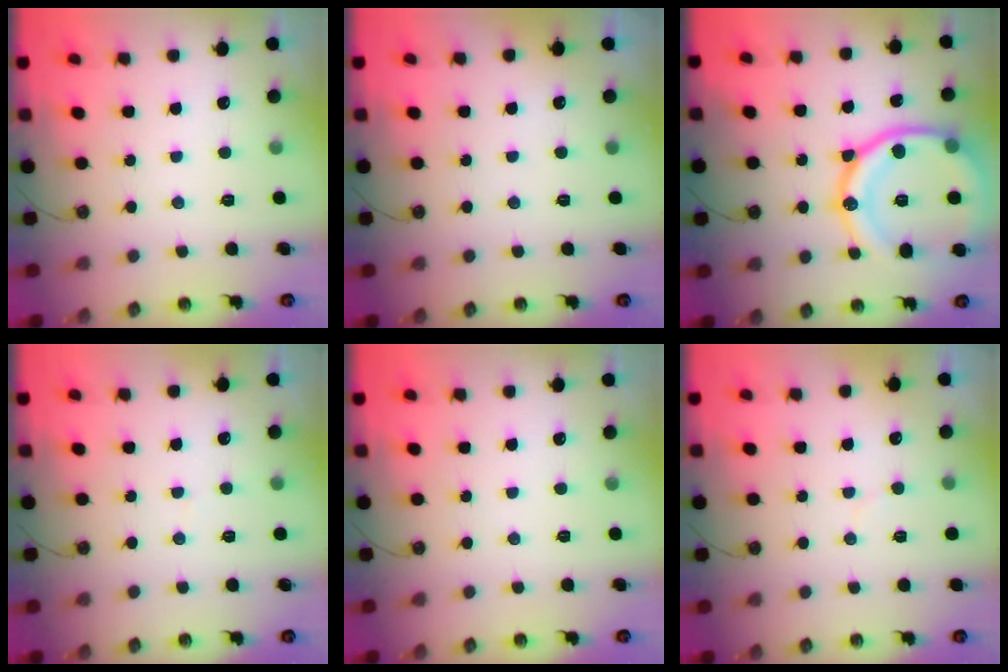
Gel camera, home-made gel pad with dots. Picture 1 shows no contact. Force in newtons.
{"total": 1.5, "press": 0.2, "slide": 1.5}
{"total": 24.0, "press": 23.9, "slide": 2.6}
{"total": 1.9, "press": 1.9, "slide": 0.2}
{"total": 0.0}
{"total": 3.5, "press": 3.5, "slide": 0.3}